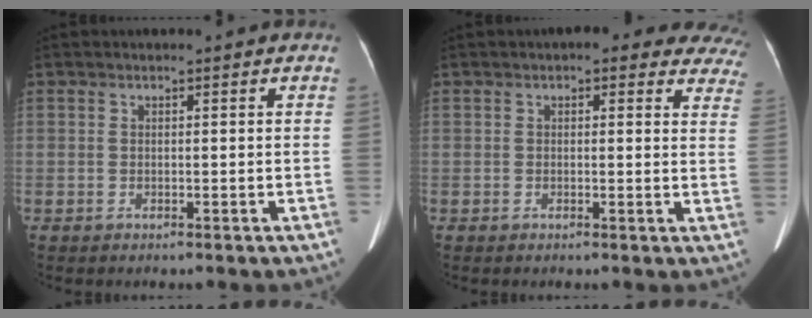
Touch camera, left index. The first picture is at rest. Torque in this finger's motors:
{"motor_torque": [0.63, -0.69, 0.07, 0.03]}